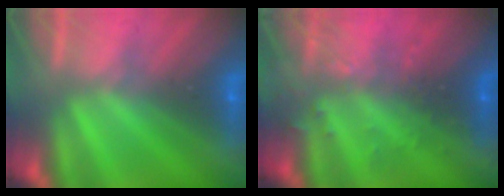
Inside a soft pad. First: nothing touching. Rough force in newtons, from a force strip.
{"total": 2.9}